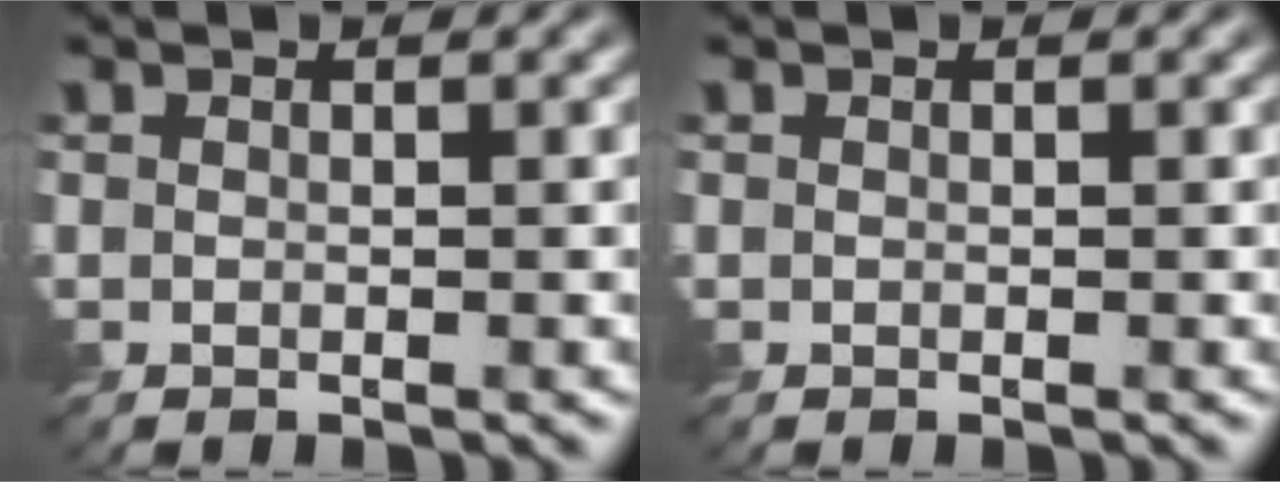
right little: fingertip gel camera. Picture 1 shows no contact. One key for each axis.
{"total": 0.0}